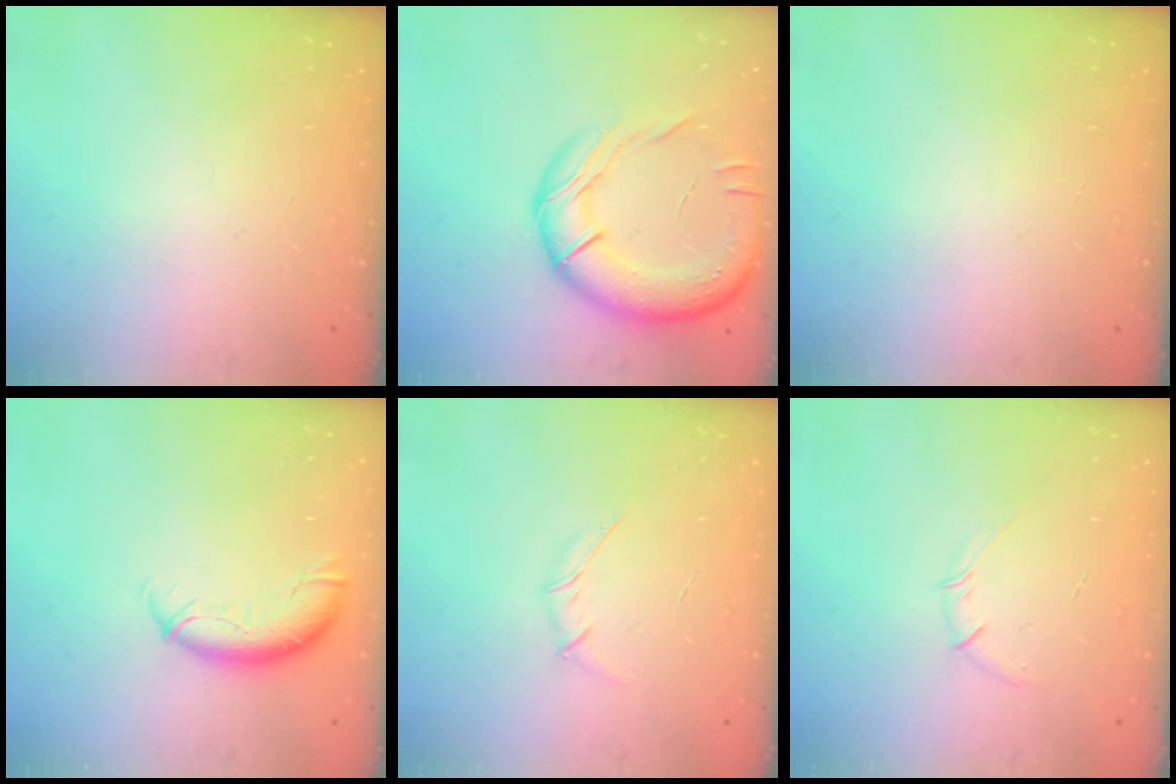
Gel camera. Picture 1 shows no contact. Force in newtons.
{"total": 22.4, "press": 21.9, "slide": 4.4}
{"total": 0.0}
{"total": 9.8, "press": 9.5, "slide": 2.3}
{"total": 3.2, "press": 3.0, "slide": 0.8}
{"total": 5.1, "press": 4.9, "slide": 1.4}